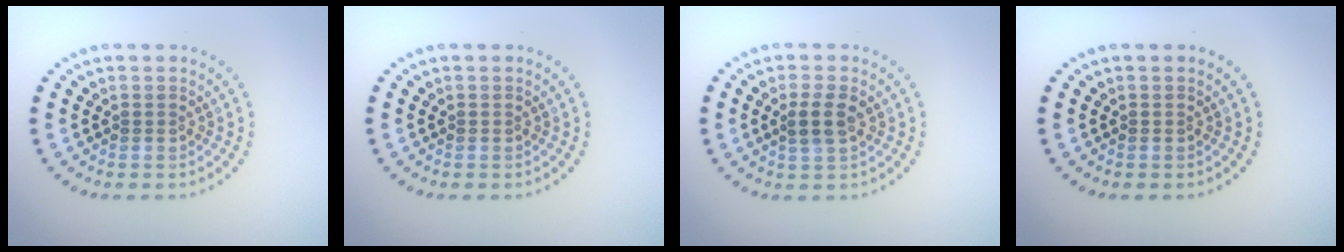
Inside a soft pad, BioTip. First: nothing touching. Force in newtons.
{"total": 0.0}
{"total": 2.0, "press": 1.9, "slide": 0.7}
{"total": 0.0}